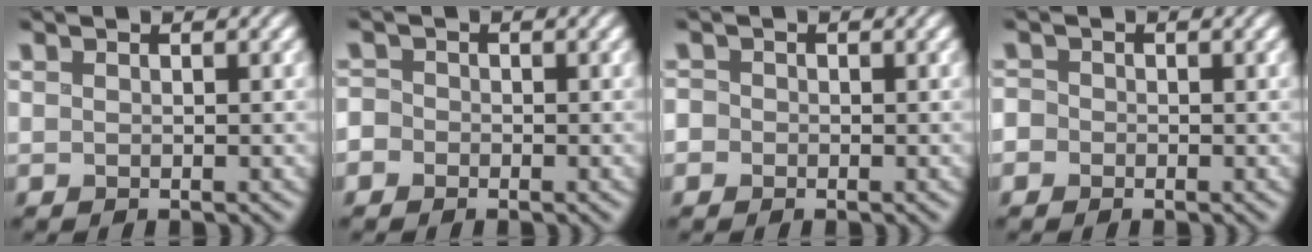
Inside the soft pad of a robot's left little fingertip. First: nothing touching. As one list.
[{"total": 3.3, "force": [-1.4, 2.9, 0.7], "torque": [-0.005, 0.009, -0.052]}, {"total": 2.9, "force": [-0.6, 2.7, 0.9], "torque": [-0.003, 0.014, -0.038]}, {"total": 3.0, "force": [-1.0, 2.7, 0.8], "torque": [-0.002, 0.011, -0.045]}]